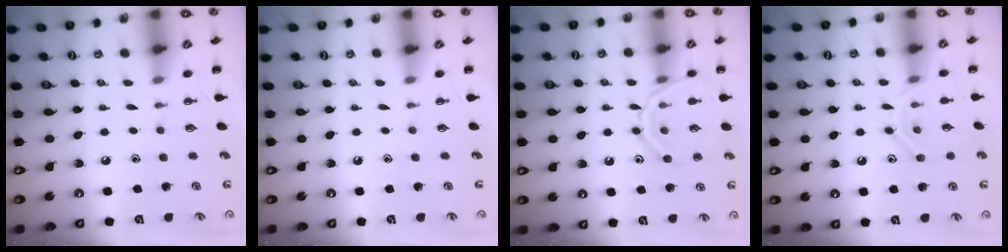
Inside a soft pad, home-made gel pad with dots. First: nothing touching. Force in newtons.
{"total": 0.0}
{"total": 13.1, "press": 13.0, "slide": 1.4}
{"total": 9.3, "press": 9.3, "slide": 0.8}